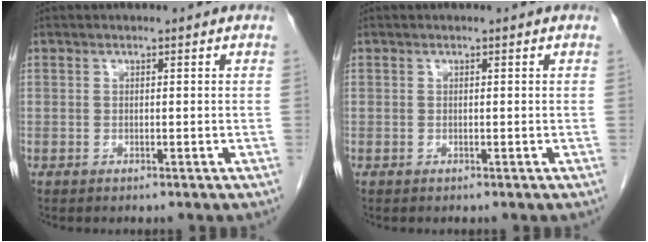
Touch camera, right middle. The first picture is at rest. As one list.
[{"total": 0.0}]